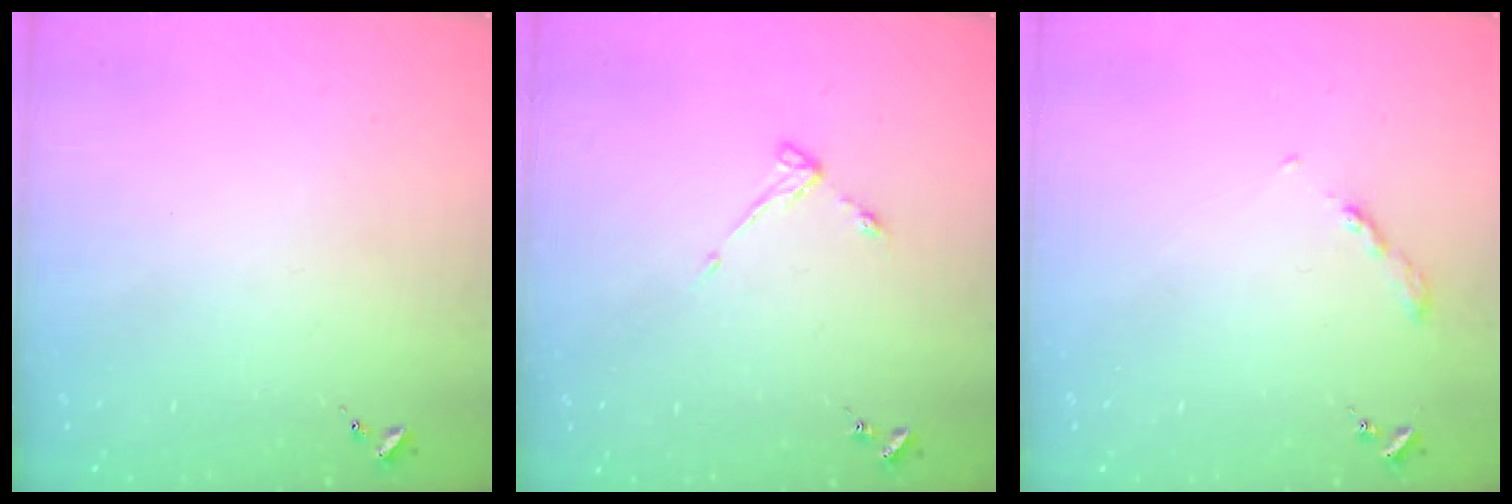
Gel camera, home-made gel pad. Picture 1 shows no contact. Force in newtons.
{"total": 3.6, "press": 3.6, "slide": 0.5}
{"total": 2.7, "press": 2.6, "slide": 0.3}